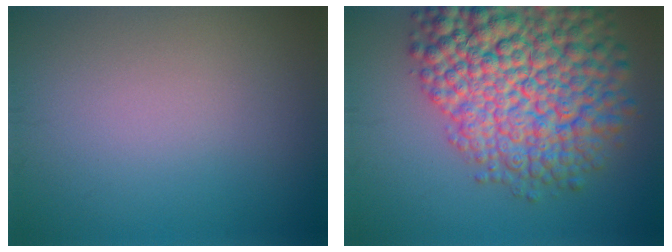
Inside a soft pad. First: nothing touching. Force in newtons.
{"total": 13.3, "press": 13.3, "slide": 0.5}